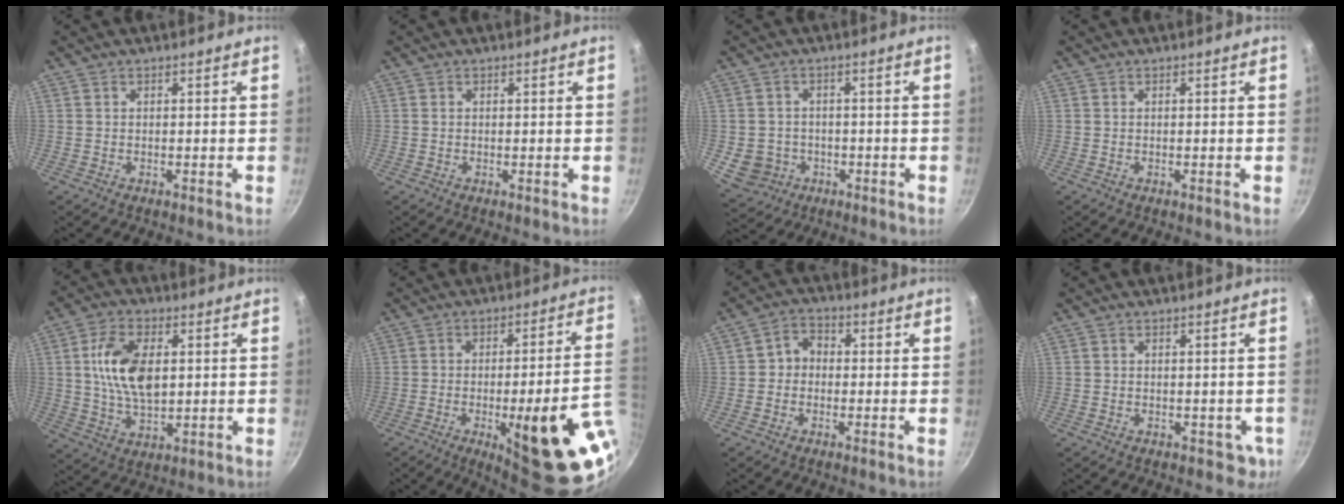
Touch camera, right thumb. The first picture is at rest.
{"total": 0.0}
{"total": 6.6, "force": [-1.6, 5.9, 2.4], "torque": [-0.027, 0.016, -0.009]}
{"total": 0.0}
{"total": 12.6, "force": [2.3, 7.1, 10.1], "torque": [-0.173, -0.003, 0.041]}
{"total": 23.5, "force": [-7.0, 6.0, 21.6], "torque": [-0.242, 0.012, -0.080]}
{"total": 4.5, "force": [-0.1, 3.9, 2.2], "torque": [-0.012, 0.010, -0.014]}
{"total": 3.1, "force": [-0.4, 2.6, 1.7], "torque": [-0.010, 0.006, 0.004]}